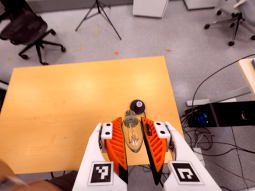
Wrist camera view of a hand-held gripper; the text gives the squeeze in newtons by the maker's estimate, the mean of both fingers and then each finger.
{"total": 12.0, "left": 12.7, "right": 11.2}